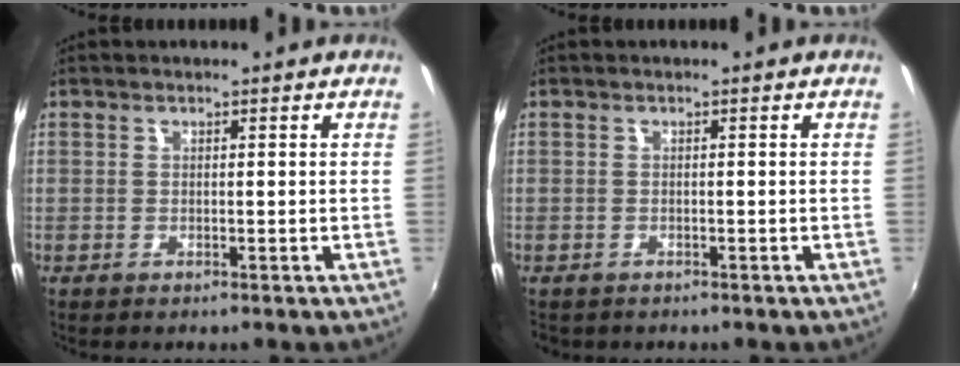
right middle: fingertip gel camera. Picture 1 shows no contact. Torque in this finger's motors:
{"motor_torque": [-0.12, 0.10, -0.04, 0.00]}